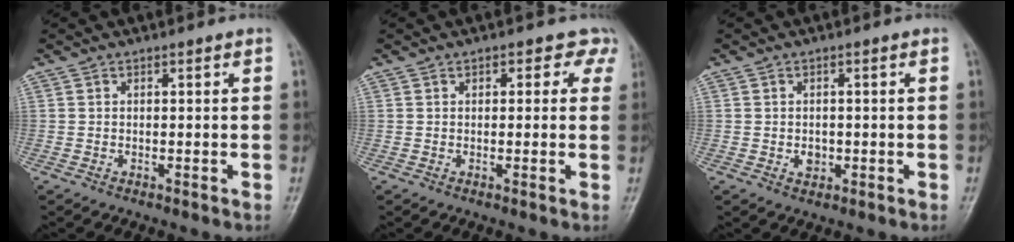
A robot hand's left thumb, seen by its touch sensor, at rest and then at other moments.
{"total": 3.7, "force": [1.8, 2.6, 1.8], "torque": [0.022, 0.001, 0.009]}
{"total": 2.1, "force": [-0.6, 1.7, 1.1], "torque": [-0.007, 0.002, -0.005]}